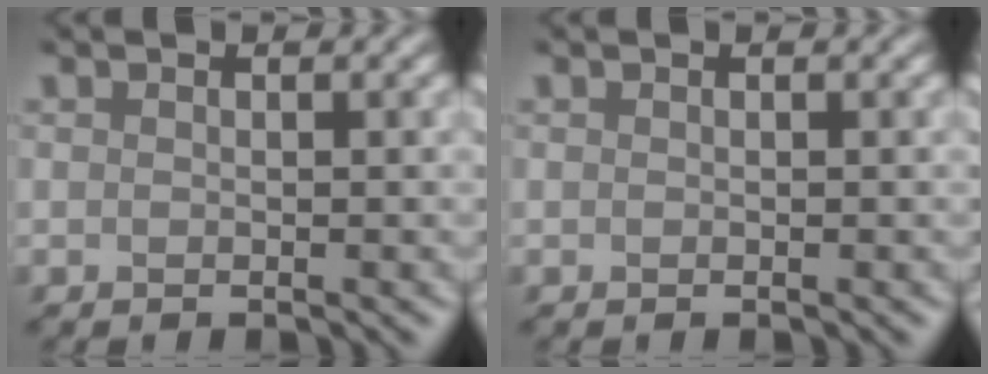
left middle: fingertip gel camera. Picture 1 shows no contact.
{"total": 0.0}